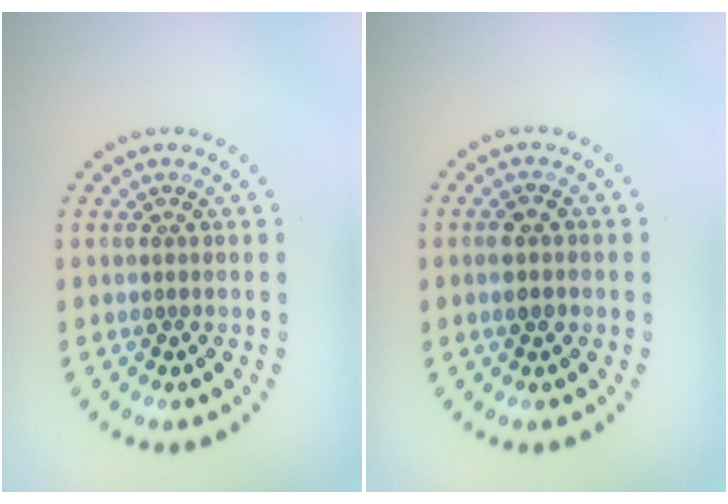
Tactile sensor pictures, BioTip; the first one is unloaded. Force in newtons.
{"total": 1.3, "press": 1.3, "slide": 0.2}